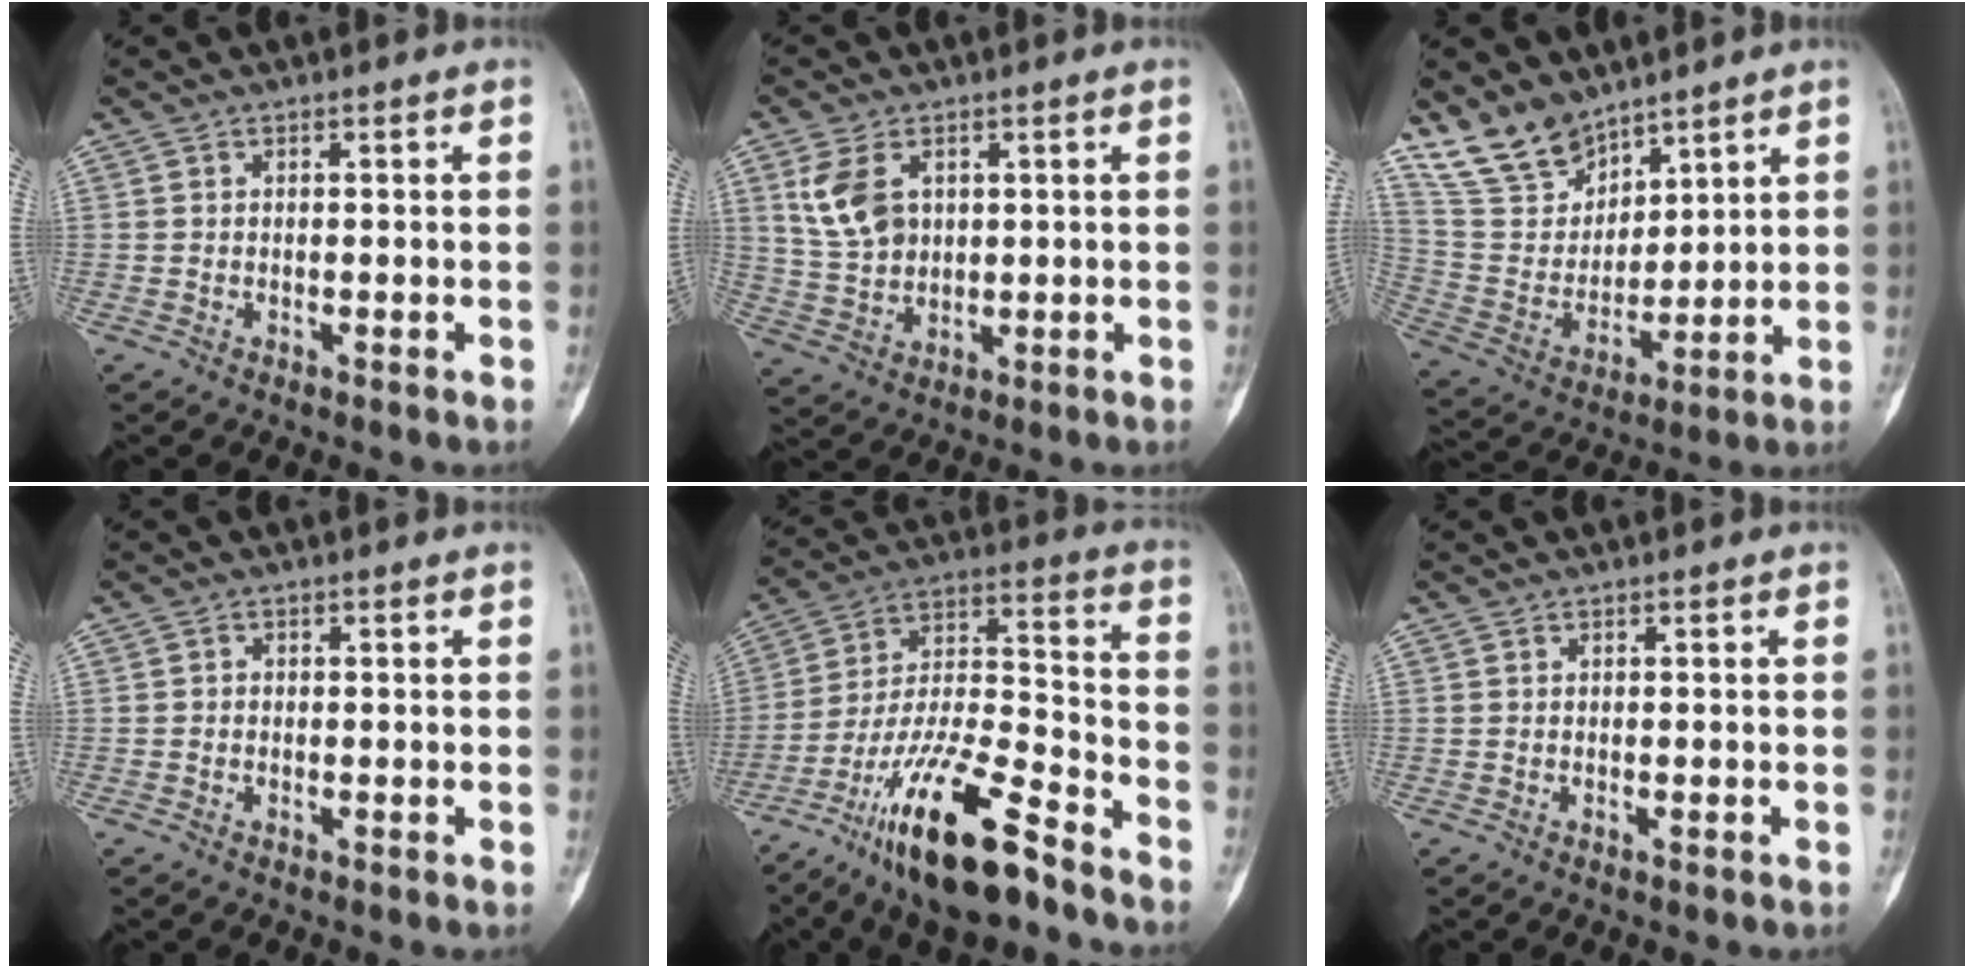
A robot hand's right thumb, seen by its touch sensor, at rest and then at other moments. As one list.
[{"total": 8.4, "force": [3.0, 5.7, 5.5], "torque": [-0.098, -0.005, 0.070]}, {"total": 12.5, "force": [10.1, 6.4, 3.8], "torque": [-0.055, -0.057, 0.215]}, {"total": 0.7, "force": [-0.4, 0.6, 0.1], "torque": [0.009, 0.004, -0.012]}, {"total": 20.5, "force": [-13.8, 5.4, 14.2], "torque": [-0.276, 0.075, -0.245]}, {"total": 0.5, "force": [-0.3, 0.1, 0.4], "torque": [-0.011, 0.001, -0.002]}]